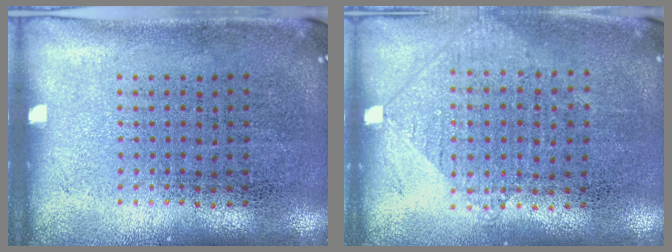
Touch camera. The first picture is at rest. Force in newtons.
{"total": 0.9, "press": 0.9, "slide": 0.3}